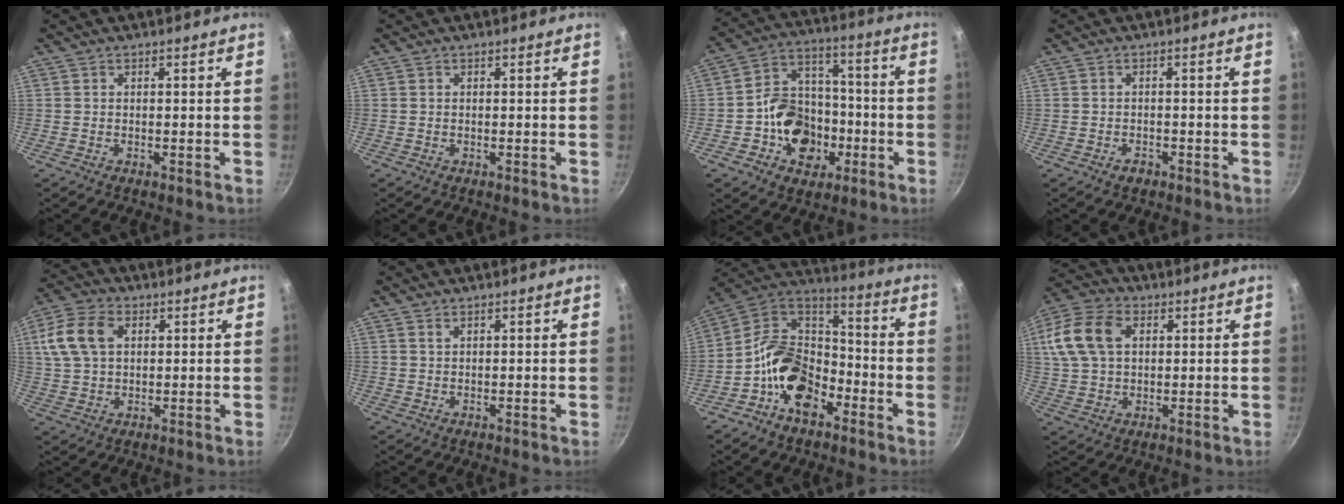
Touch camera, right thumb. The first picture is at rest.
{"total": 0.0}
{"total": 15.4, "force": [-4.3, 12.5, 8.0], "torque": [-0.095, 0.047, -0.072]}
{"total": 1.7, "force": [-1.1, 1.1, 0.7], "torque": [-0.009, 0.009, -0.015]}
{"total": 10.5, "force": [3.0, 7.1, 7.2], "torque": [-0.136, 0.010, 0.051]}
{"total": 0.7, "force": [0.5, 0.4, 0.4], "torque": [-0.006, -0.001, 0.012]}
{"total": 16.1, "force": [-7.2, 10.6, 9.7], "torque": [-0.130, 0.068, -0.157]}
{"total": 14.8, "force": [4.0, 10.3, 9.9], "torque": [-0.203, 0.017, 0.068]}